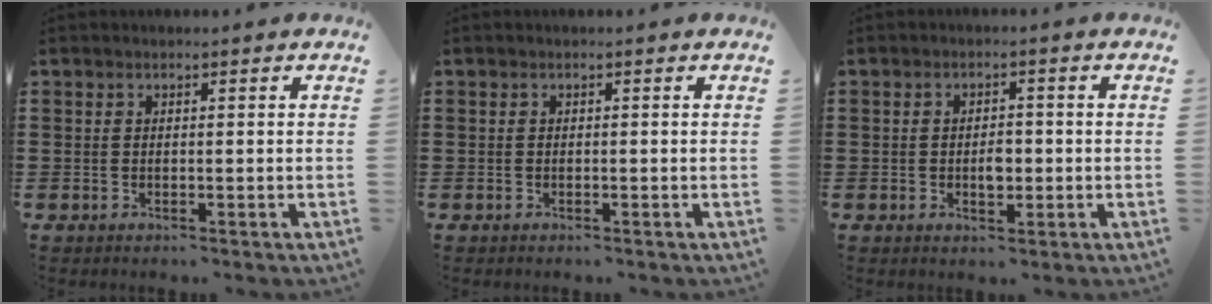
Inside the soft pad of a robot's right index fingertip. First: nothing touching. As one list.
[{"total": 0.0}, {"total": 2.7, "force": [-0.3, 1.3, 2.4], "torque": [-0.036, -0.001, -0.007]}]